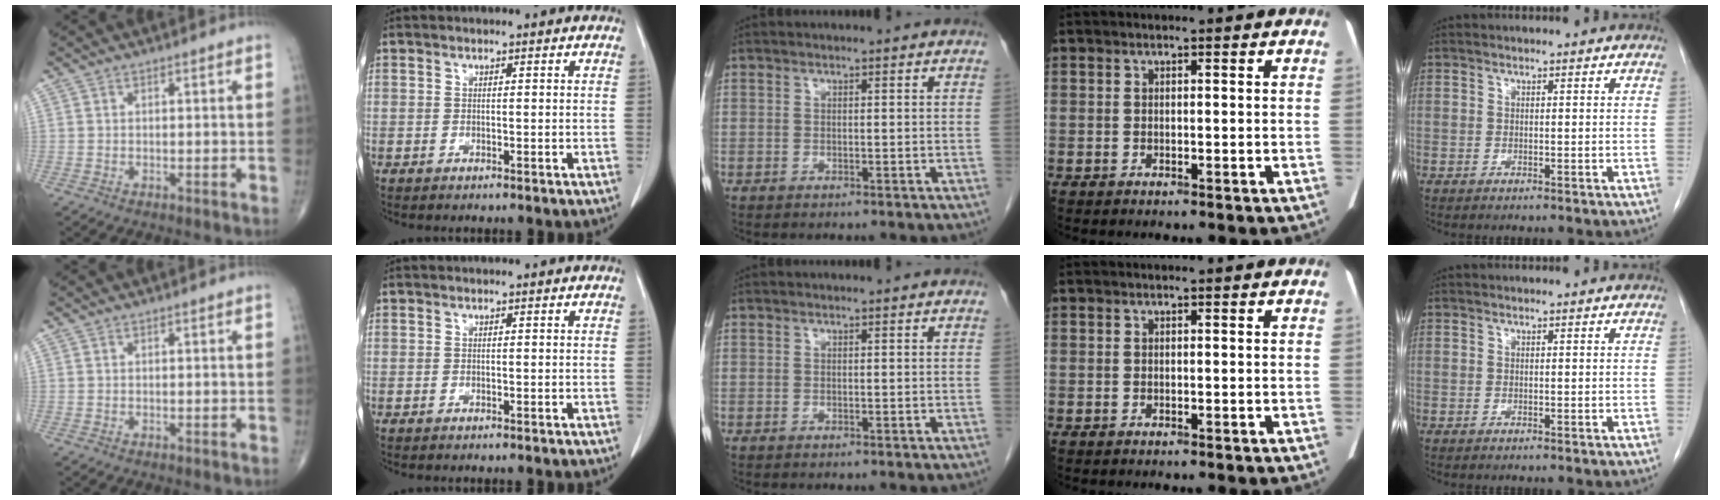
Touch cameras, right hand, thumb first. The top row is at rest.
{}